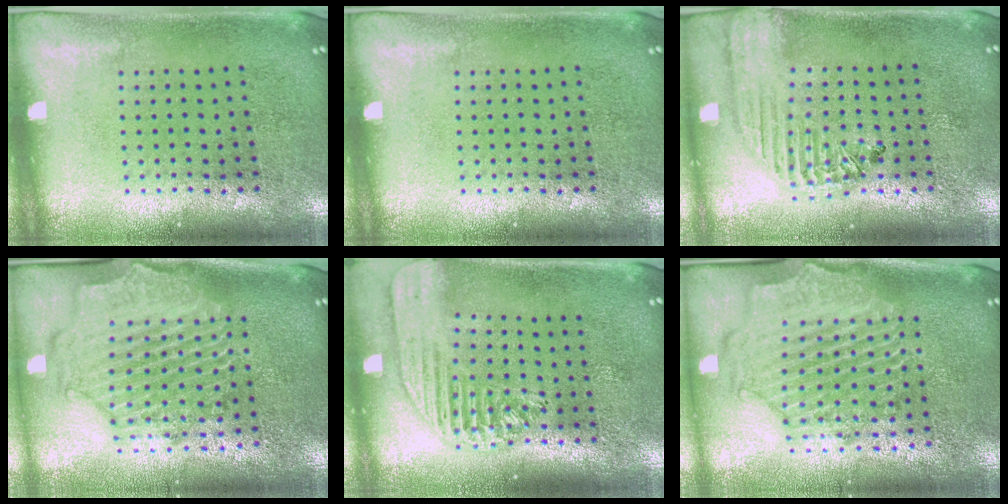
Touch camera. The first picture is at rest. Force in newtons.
{"total": 0.0}
{"total": 1.8, "press": 1.6, "slide": 0.7}
{"total": 2.3, "press": 2.2, "slide": 0.8}
{"total": 1.7, "press": 1.6, "slide": 0.6}
{"total": 2.4, "press": 2.2, "slide": 0.8}